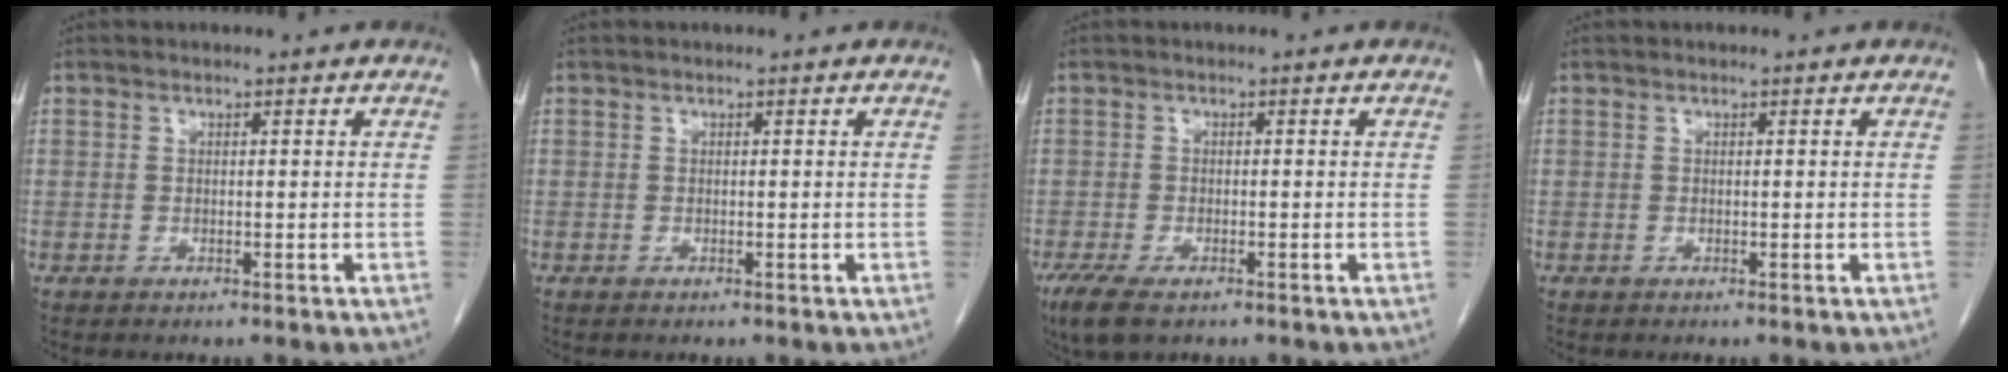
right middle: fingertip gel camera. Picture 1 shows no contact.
{"total": 0.0}
{"total": 5.0, "force": [-3.3, 1.7, 3.4], "torque": [-0.073, -0.014, -0.054]}
{"total": 0.0}